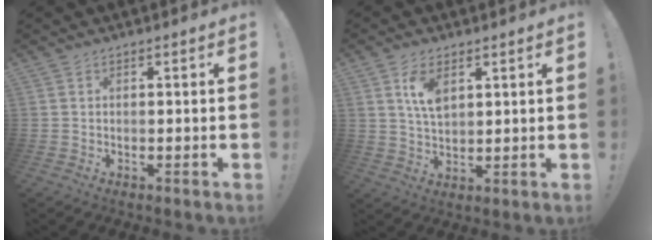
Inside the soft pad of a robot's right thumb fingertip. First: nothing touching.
{"total": 7.3, "force": [3.5, 4.0, 5.0], "torque": [-0.082, -0.011, 0.063]}